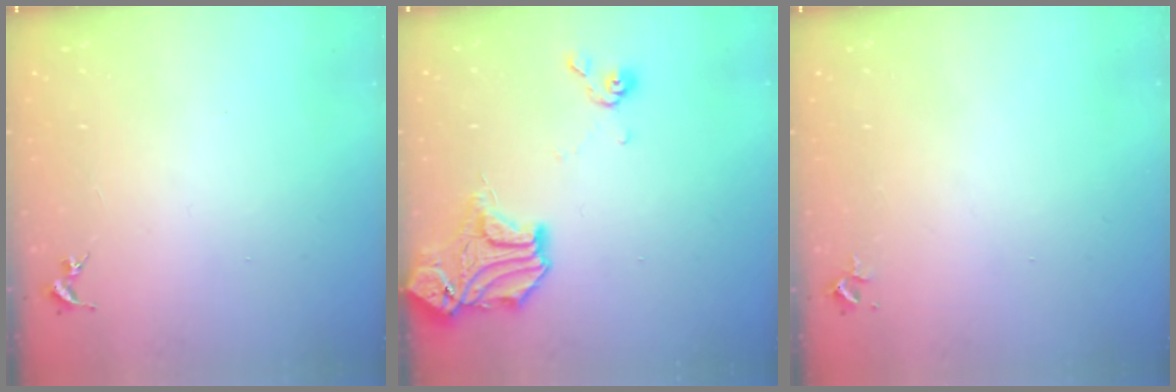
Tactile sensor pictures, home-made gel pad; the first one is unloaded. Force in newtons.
{"total": 15.6, "press": 15.4, "slide": 2.2}
{"total": 2.2, "press": 2.2, "slide": 0.3}